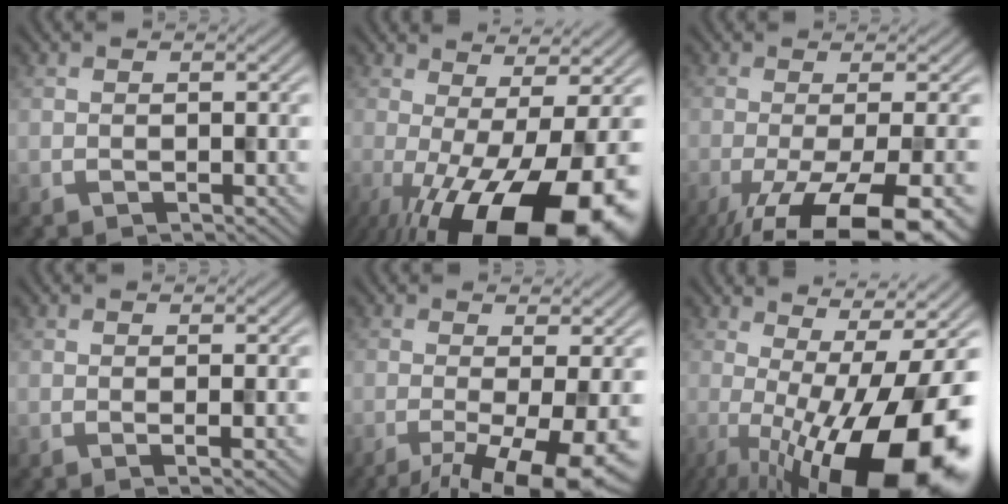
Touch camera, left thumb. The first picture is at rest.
{"total": 16.7, "force": [-6.2, 5.2, 14.7], "torque": [-0.225, -0.025, -0.084]}
{"total": 15.3, "force": [-9.3, 4.8, 11.2], "torque": [-0.172, -0.048, -0.122]}
{"total": 2.3, "force": [-0.4, 0.3, 2.2], "torque": [-0.032, 0.006, -0.006]}
{"total": 10.3, "force": [-5.6, 2.6, 8.3], "torque": [-0.119, -0.020, -0.067]}
{"total": 17.5, "force": [-4.5, 5.4, 16.0], "torque": [-0.220, -0.016, -0.065]}